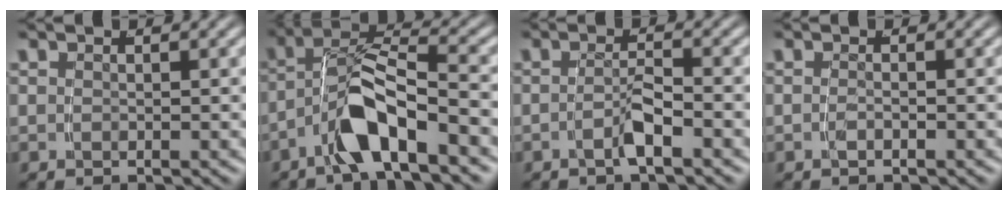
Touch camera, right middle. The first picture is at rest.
{"total": 4.9, "force": [-2.5, 1.4, 4.0], "torque": [-0.074, 0.005, -0.044]}
{"total": 2.3, "force": [-1.7, -0.2, 1.5], "torque": [-0.020, 0.000, -0.030]}
{"total": 0.9, "force": [-0.8, -0.3, 0.3], "torque": [-0.009, -0.002, -0.012]}